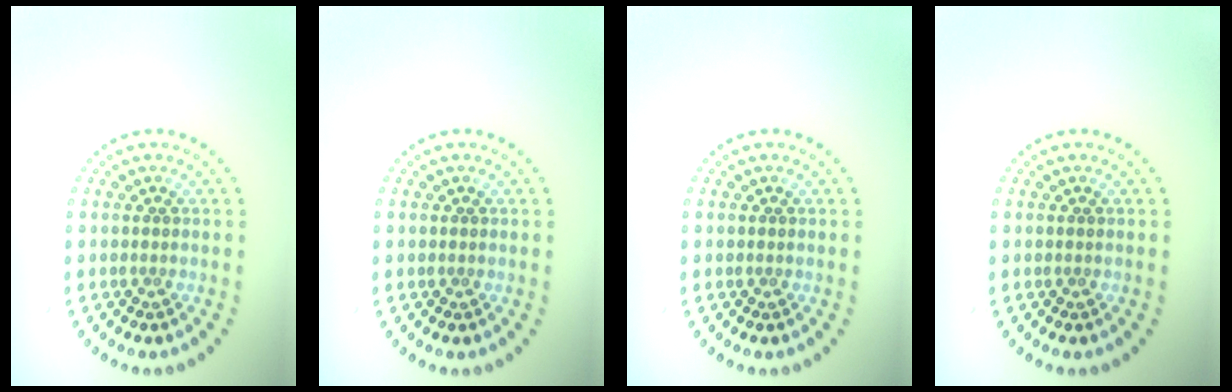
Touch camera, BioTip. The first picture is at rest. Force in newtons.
{"total": 0.0}
{"total": 0.0}
{"total": 0.0}